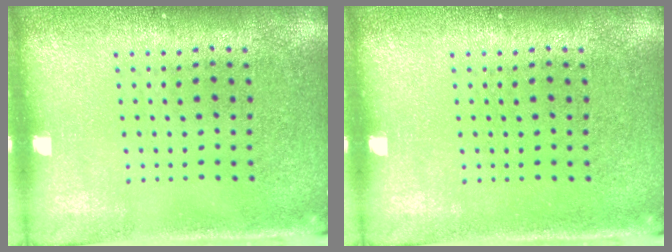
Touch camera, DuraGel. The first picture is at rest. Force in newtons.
{"total": 0.0}